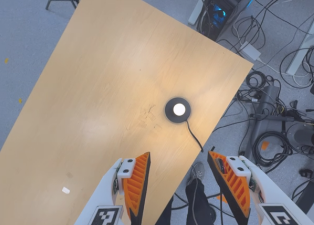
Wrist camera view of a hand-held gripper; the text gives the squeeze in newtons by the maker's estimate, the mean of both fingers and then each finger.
{"total": 0.0}